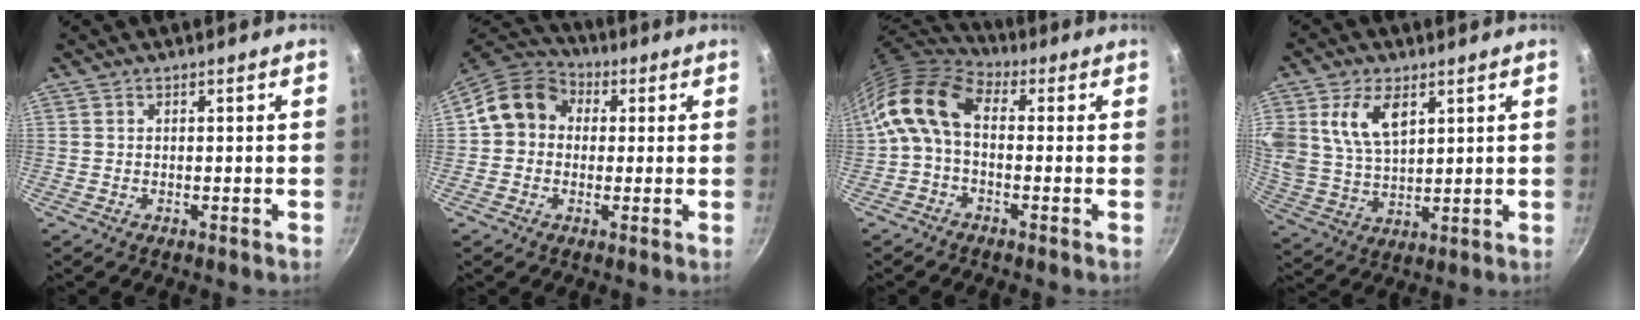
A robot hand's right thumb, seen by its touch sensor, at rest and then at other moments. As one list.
[{"total": 10.4, "force": [0.9, 9.1, 5.1], "torque": [-0.077, 0.028, 0.001]}, {"total": 12.1, "force": [0.5, 7.2, 9.7], "torque": [-0.191, 0.038, -0.006]}, {"total": 11.6, "force": [4.8, 6.7, 8.2], "torque": [-0.154, -0.013, 0.103]}]